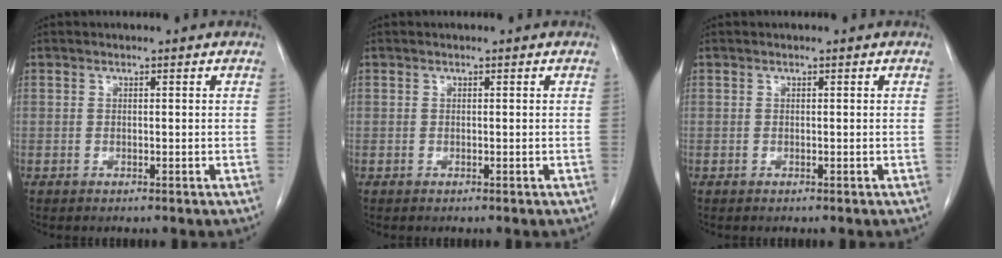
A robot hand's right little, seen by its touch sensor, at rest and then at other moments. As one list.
[{"total": 0.0}, {"total": 0.0}]